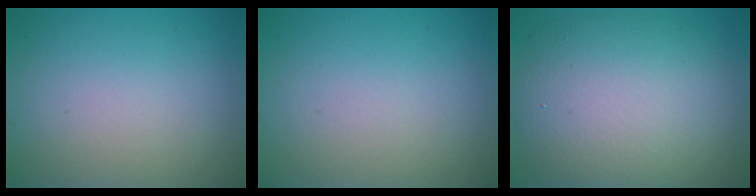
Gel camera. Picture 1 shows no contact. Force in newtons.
{"total": 0.0}
{"total": 10.5, "press": 10.5, "slide": 0.5}